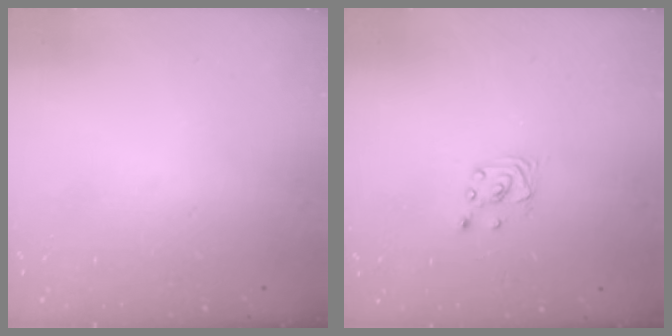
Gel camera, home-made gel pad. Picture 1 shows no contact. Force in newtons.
{"total": 1.7, "press": 1.6, "slide": 0.1}